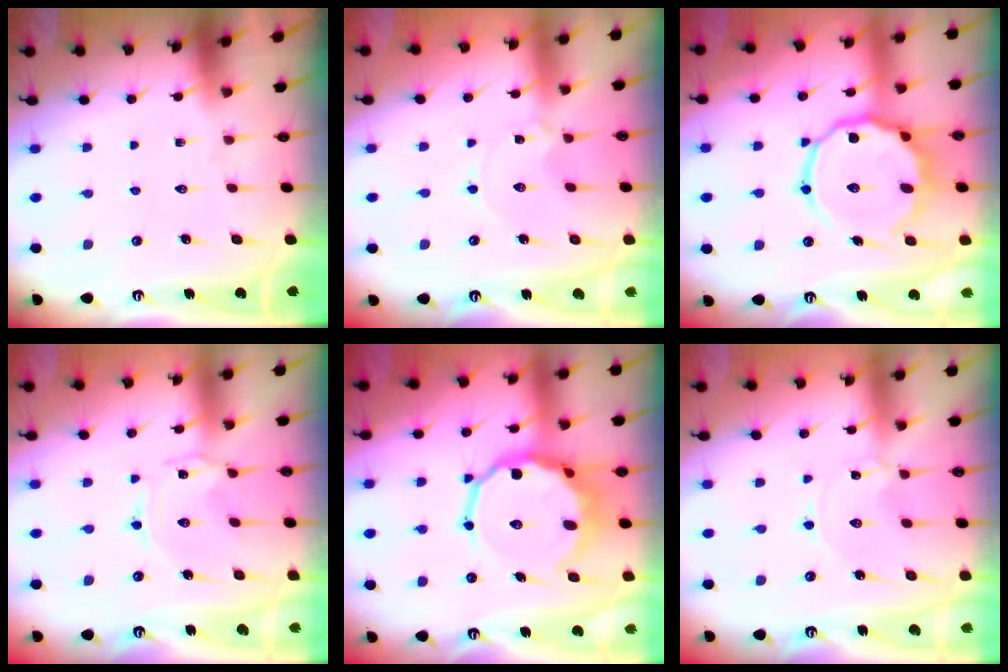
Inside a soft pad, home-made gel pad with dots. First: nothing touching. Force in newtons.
{"total": 1.2, "press": 1.2, "slide": 0.2}
{"total": 15.4, "press": 15.3, "slide": 1.5}
{"total": 1.2, "press": 1.2, "slide": 0.1}
{"total": 13.0, "press": 12.5, "slide": 3.5}
{"total": 0.0}